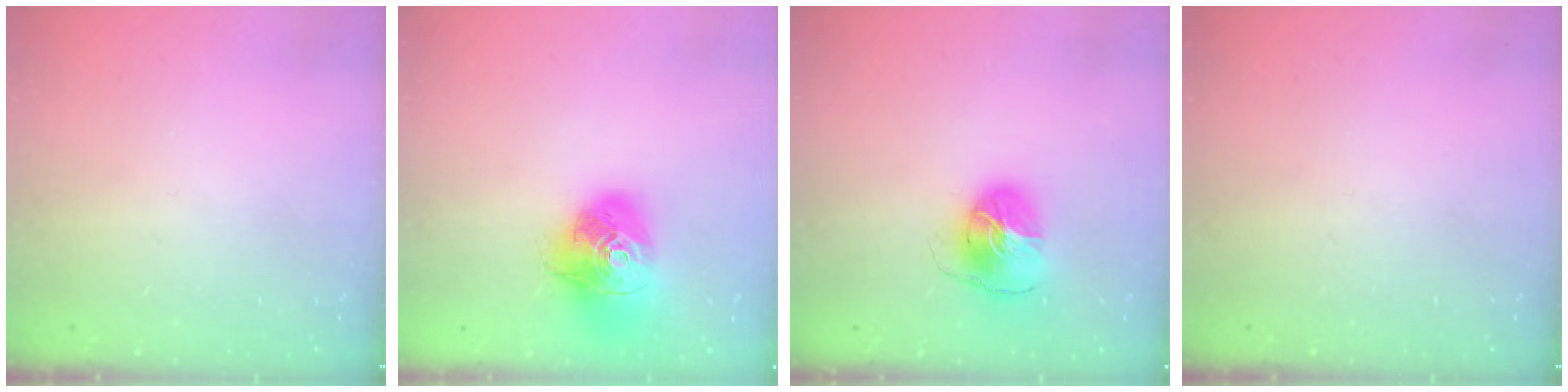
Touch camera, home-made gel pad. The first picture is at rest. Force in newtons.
{"total": 17.5, "press": 17.4, "slide": 2.0}
{"total": 8.6, "press": 8.6, "slide": 0.9}
{"total": 0.0}